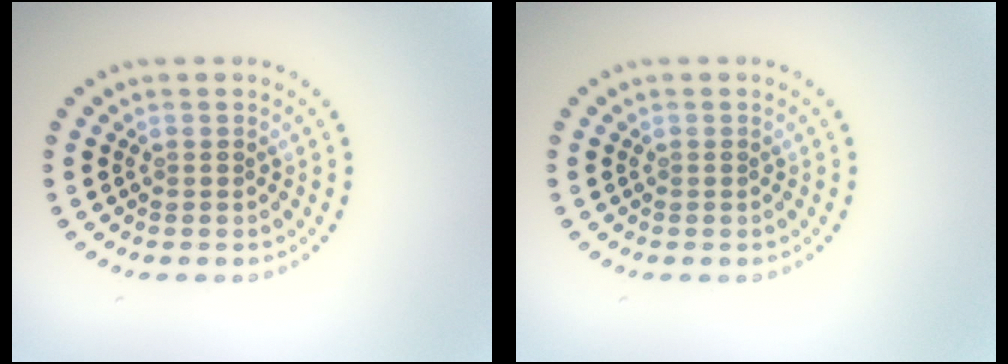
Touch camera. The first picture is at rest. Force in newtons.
{"total": 0.0}